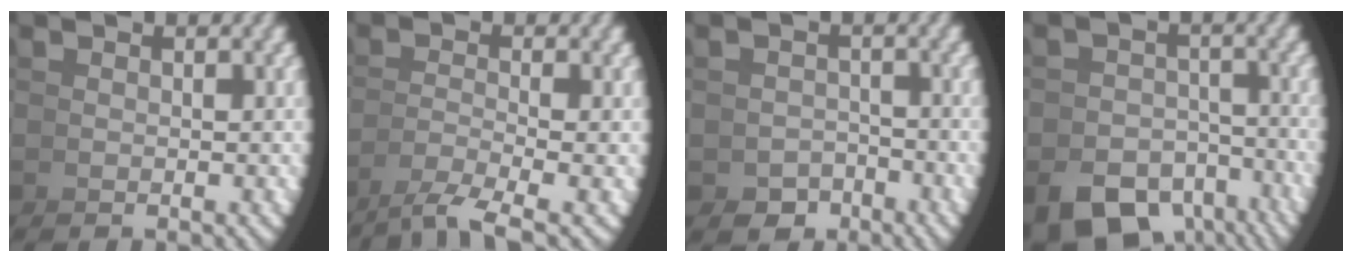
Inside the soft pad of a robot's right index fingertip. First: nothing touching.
{"total": 3.5, "force": [-2.2, -0.2, 2.7], "torque": [-0.034, -0.010, -0.027]}
{"total": 4.4, "force": [-3.2, 3.0, 0.7], "torque": [0.000, -0.021, -0.050]}
{"total": 8.3, "force": [-6.0, 4.7, 3.3], "torque": [-0.038, -0.034, -0.089]}